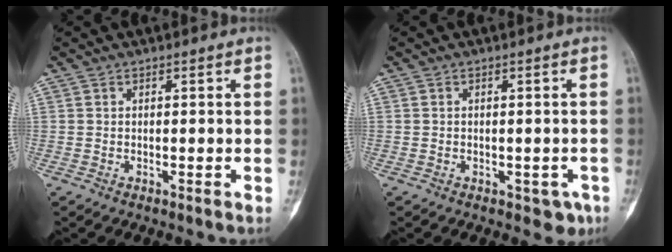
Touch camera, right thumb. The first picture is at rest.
{"total": 3.2, "force": [-1.0, 2.4, 1.7], "torque": [-0.001, 0.009, -0.004]}